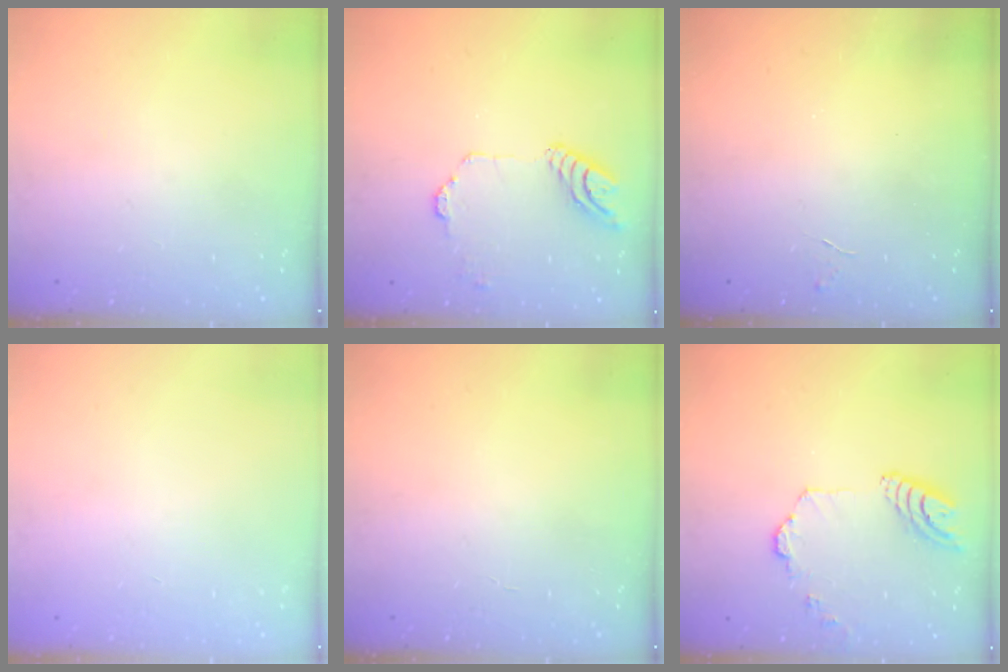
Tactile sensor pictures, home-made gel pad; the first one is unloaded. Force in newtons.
{"total": 11.5, "press": 11.5, "slide": 1.1}
{"total": 3.8, "press": 3.7, "slide": 0.4}
{"total": 0.0}
{"total": 0.9, "press": 0.9, "slide": 0.1}
{"total": 12.3, "press": 12.2, "slide": 1.3}